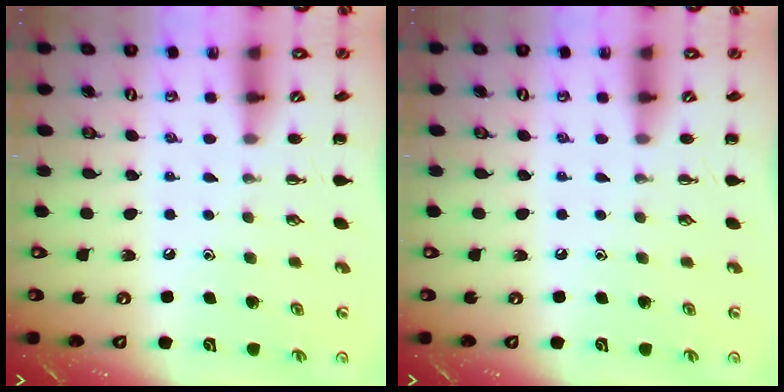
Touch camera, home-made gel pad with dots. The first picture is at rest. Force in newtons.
{"total": 0.0}